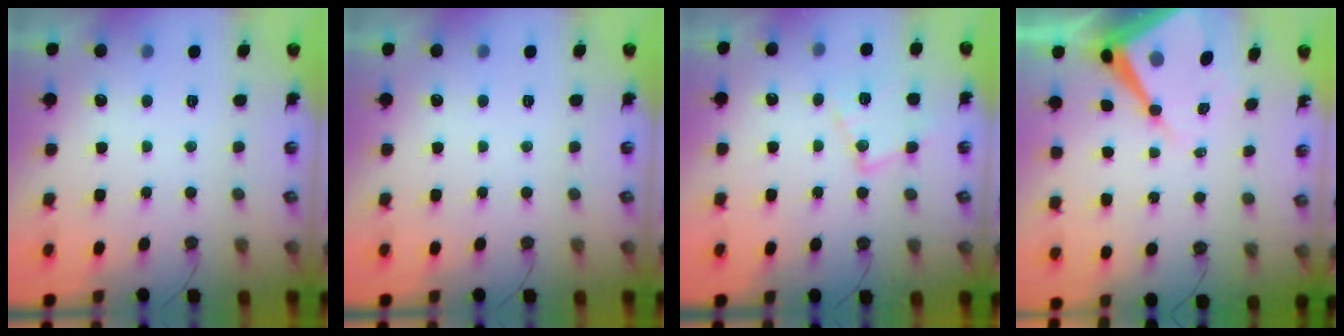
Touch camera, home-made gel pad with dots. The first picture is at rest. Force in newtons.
{"total": 0.0}
{"total": 11.8, "press": 11.8, "slide": 0.5}
{"total": 13.4, "press": 13.4, "slide": 1.2}